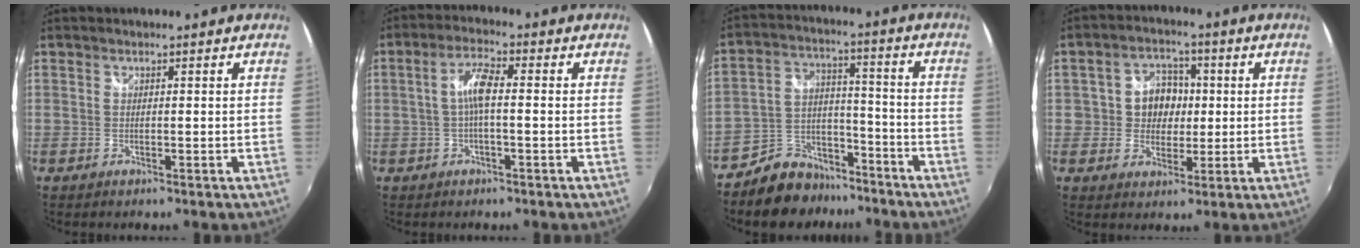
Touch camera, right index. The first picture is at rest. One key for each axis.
{"total": 4.9, "fx": -0.3, "fy": 1.0, "fz": 4.8, "tx": -0.095, "ty": 0.011, "tz": -0.007}
{"total": 11.3, "fx": -8.7, "fy": 6.5, "fz": 3.0, "tx": -0.070, "ty": 0.038, "tz": -0.133}
{"total": 7.2, "fx": 0.4, "fy": 6.4, "fz": 3.2, "tx": -0.059, "ty": 0.021, "tz": 0.009}